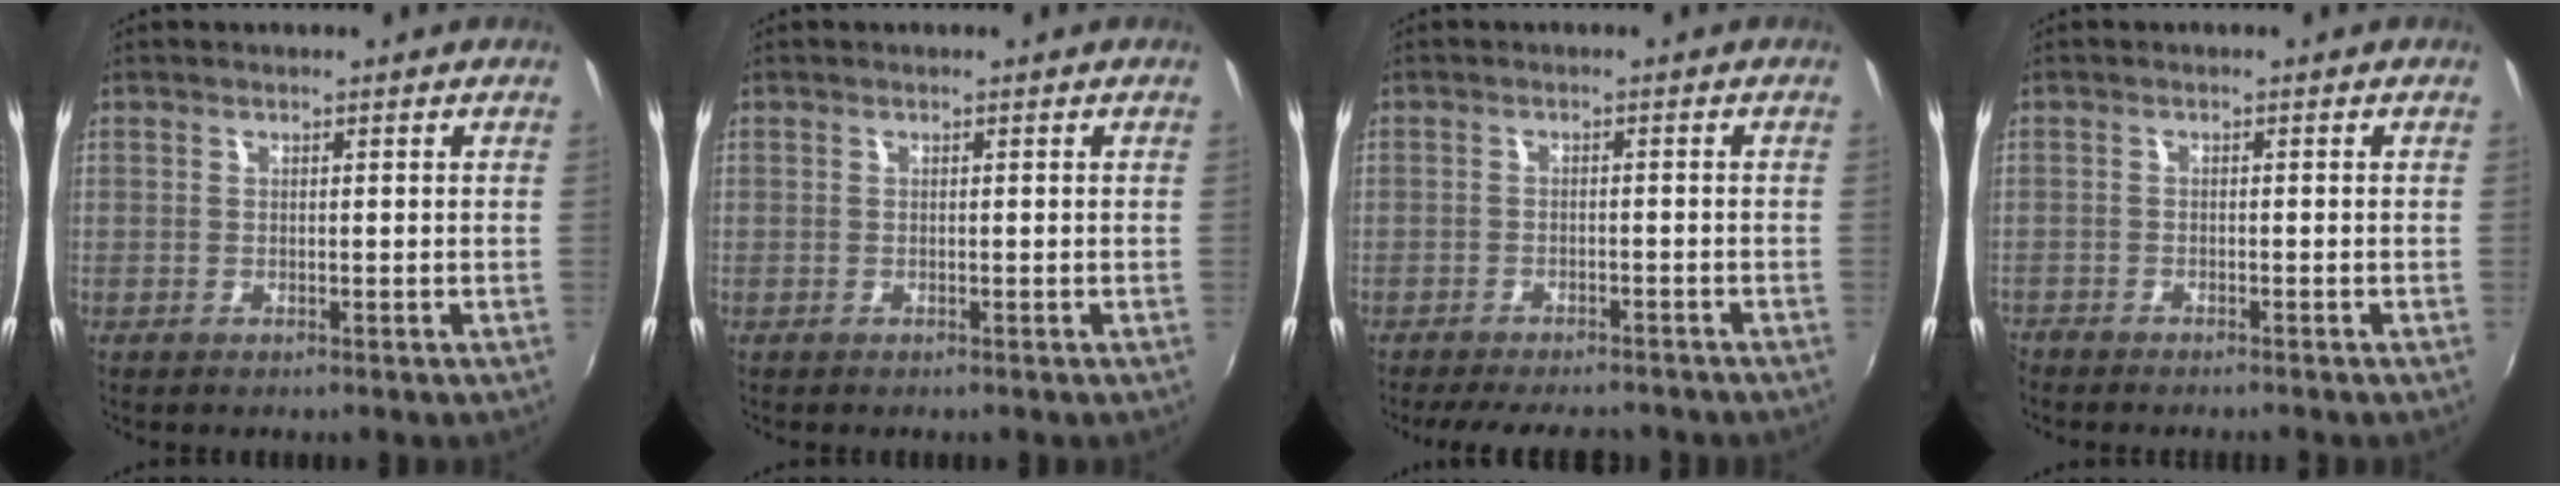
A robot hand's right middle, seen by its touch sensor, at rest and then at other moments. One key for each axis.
{"total": 0.0}
{"total": 10.7, "fx": -9.2, "fy": 3.1, "fz": 4.6, "tx": -0.104, "ty": -0.012, "tz": -0.132}
{"total": 2.6, "fx": -2.5, "fy": 0.4, "fz": 0.5, "tx": -0.026, "ty": -0.014, "tz": -0.050}